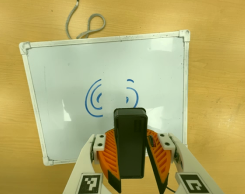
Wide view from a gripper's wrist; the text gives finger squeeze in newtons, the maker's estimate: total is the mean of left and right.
{"total": 9.2, "left": 9.1, "right": 9.4}